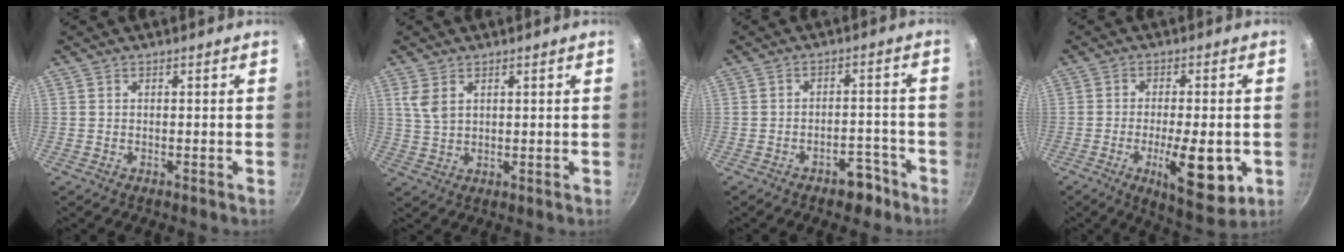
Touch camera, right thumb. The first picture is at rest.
{"total": 4.4, "force": [2.0, 2.6, 2.9], "torque": [-0.055, -0.005, 0.043]}
{"total": 5.2, "force": [-3.5, 2.8, 2.6], "torque": [-0.012, 0.040, -0.035]}
{"total": 13.1, "force": [-3.5, 4.7, 11.8], "torque": [-0.161, 0.001, -0.045]}